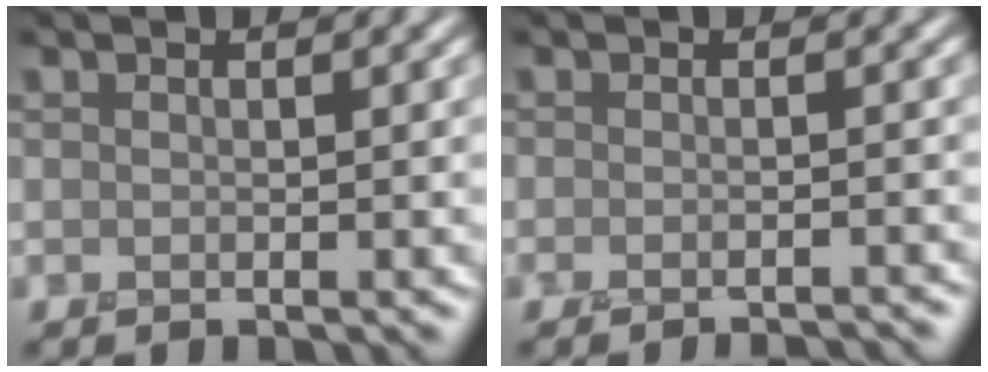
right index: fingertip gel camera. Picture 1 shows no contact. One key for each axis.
{"total": 2.0, "fx": -1.8, "fy": 0.2, "fz": 0.8, "tx": 0.000, "ty": -0.002, "tz": -0.032}